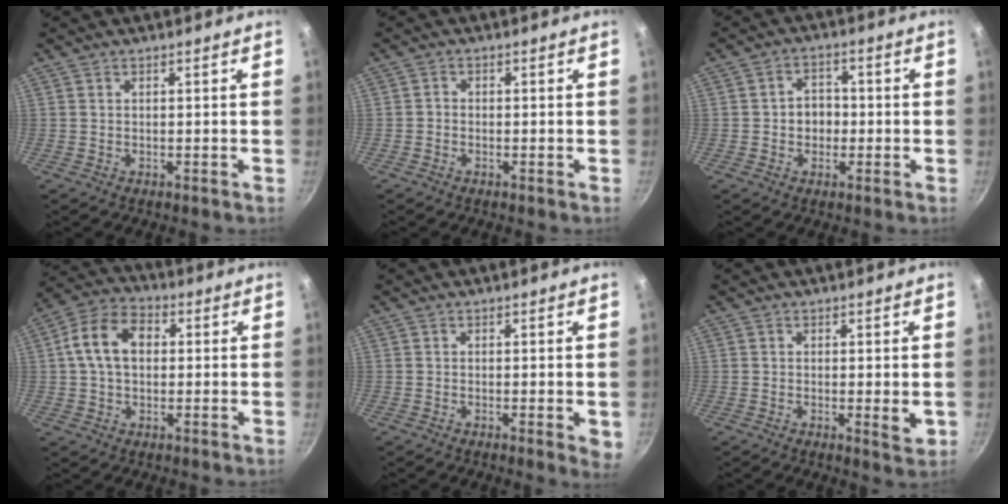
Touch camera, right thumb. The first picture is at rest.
{"total": 1.1, "force": [-0.7, 0.8, 0.4], "torque": [-0.006, 0.005, -0.017]}
{"total": 5.2, "force": [-0.7, 4.3, 2.8], "torque": [-0.010, 0.012, -0.014]}
{"total": 10.6, "force": [1.3, 7.5, 7.4], "torque": [-0.113, 0.023, 0.008]}
{"total": 3.2, "force": [-0.6, 0.9, 3.0], "torque": [-0.037, -0.009, -0.010]}
{"total": 2.9, "force": [-0.1, 0.9, 2.7], "torque": [-0.043, -0.010, -0.002]}